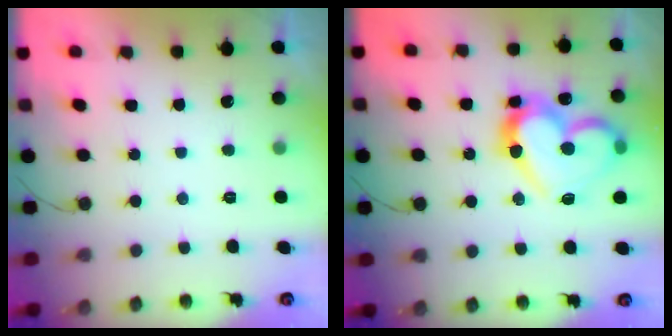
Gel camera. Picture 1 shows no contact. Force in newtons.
{"total": 19.7, "press": 19.6, "slide": 2.1}